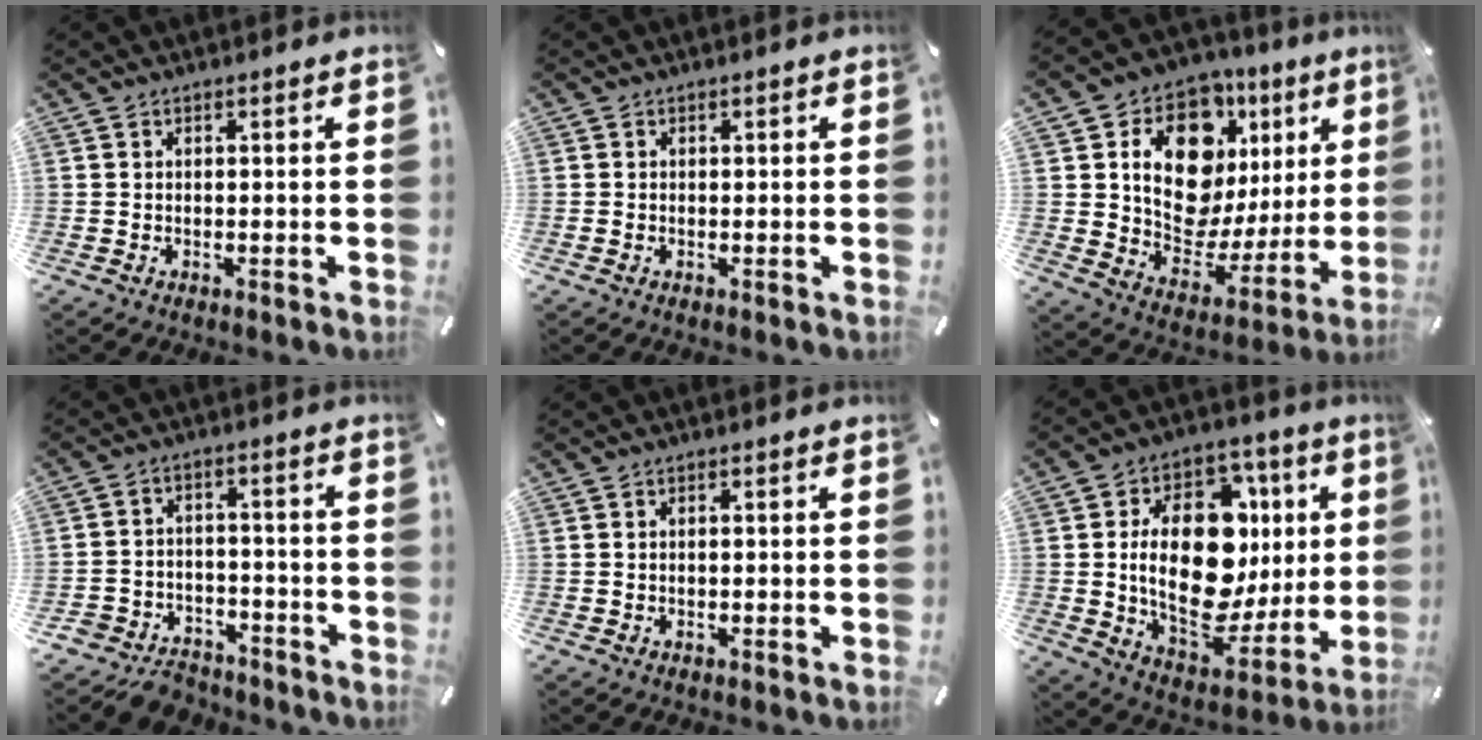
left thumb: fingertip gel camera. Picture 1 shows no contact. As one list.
[{"total": 0.8, "force": [-0.2, 0.5, 0.6], "torque": [-0.010, 0.001, -0.005]}, {"total": 16.7, "force": [7.3, 11.1, 10.2], "torque": [-0.162, -0.053, 0.128]}, {"total": 7.0, "force": [-5.9, 3.6, 1.0], "torque": [-0.020, 0.026, -0.116]}, {"total": 0.8, "force": [-0.1, 0.3, 0.7], "torque": [-0.013, 0.001, -0.002]}, {"total": 26.4, "force": [2.9, 16.3, 20.6], "torque": [-0.356, -0.031, 0.053]}]